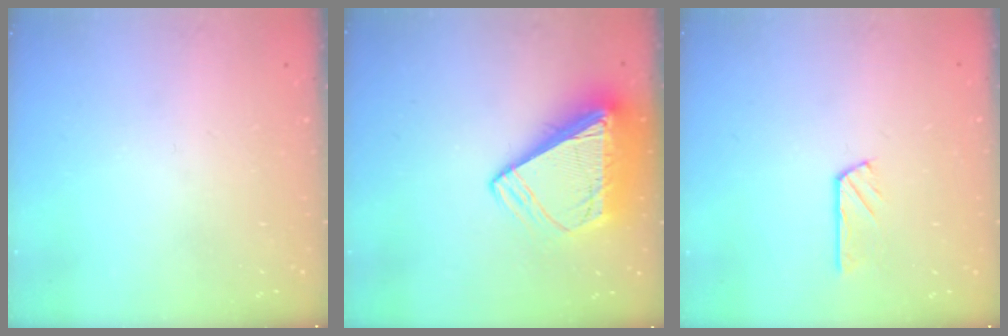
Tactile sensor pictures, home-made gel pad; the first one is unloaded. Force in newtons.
{"total": 11.8, "press": 11.7, "slide": 1.2}
{"total": 3.2, "press": 3.2, "slide": 0.1}